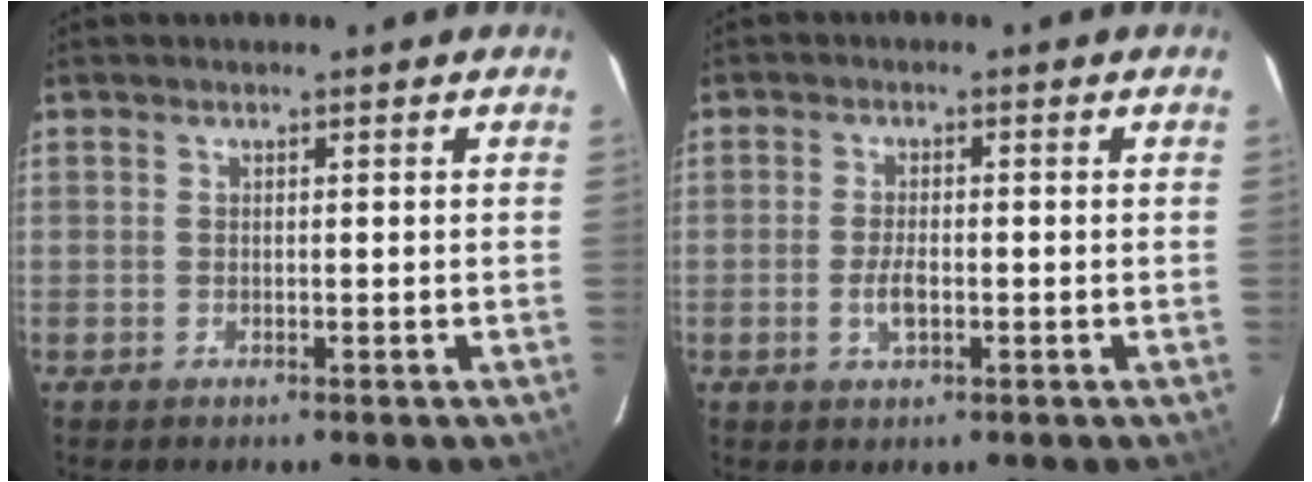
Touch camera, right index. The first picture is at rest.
{"total": 3.3, "force": [-0.9, 1.4, 2.8], "torque": [-0.057, 0.000, -0.016]}